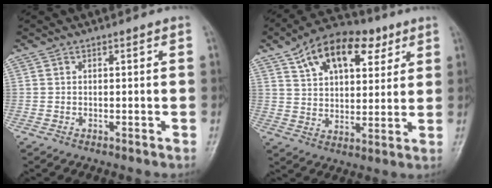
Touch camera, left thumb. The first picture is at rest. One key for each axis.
{"total": 18.0, "fx": 9.3, "fy": 10.4, "fz": 11.5, "tx": -0.145, "ty": -0.016, "tz": 0.159}